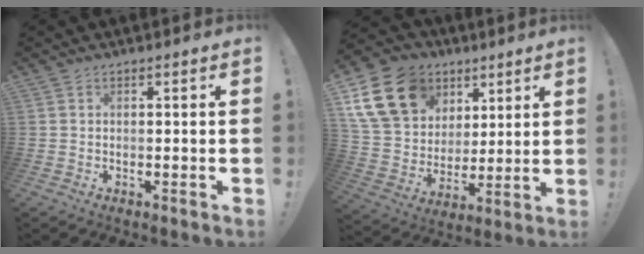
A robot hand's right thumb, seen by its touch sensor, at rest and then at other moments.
{"total": 19.9, "force": [9.2, 15.2, 9.0], "torque": [-0.161, -0.035, 0.197]}